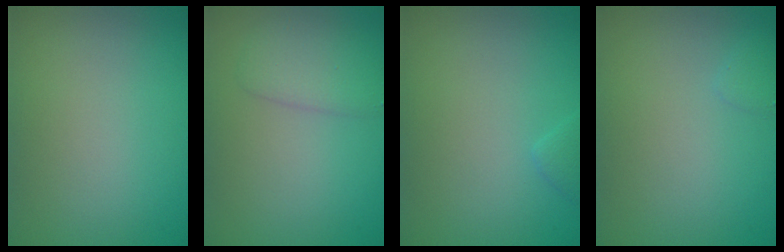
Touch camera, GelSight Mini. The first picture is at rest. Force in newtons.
{"total": 2.4, "press": 2.4, "slide": 0.1}
{"total": 0.8, "press": 0.8, "slide": 0.1}
{"total": 0.6, "press": 0.6, "slide": 0.0}